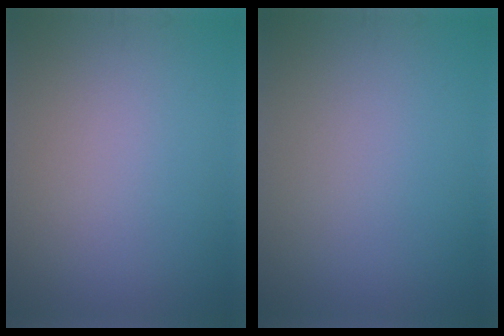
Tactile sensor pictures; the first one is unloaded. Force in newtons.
{"total": 0.0}